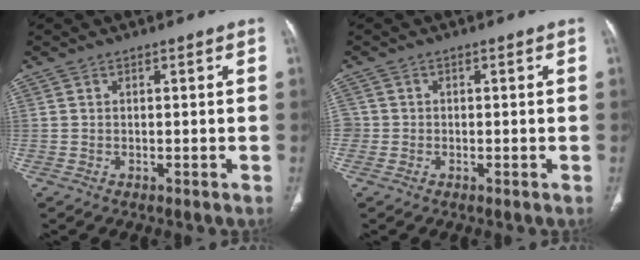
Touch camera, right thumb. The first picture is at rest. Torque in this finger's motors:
{"motor_torque": [-0.03, -0.16, 0.53, -0.07, 0.01]}